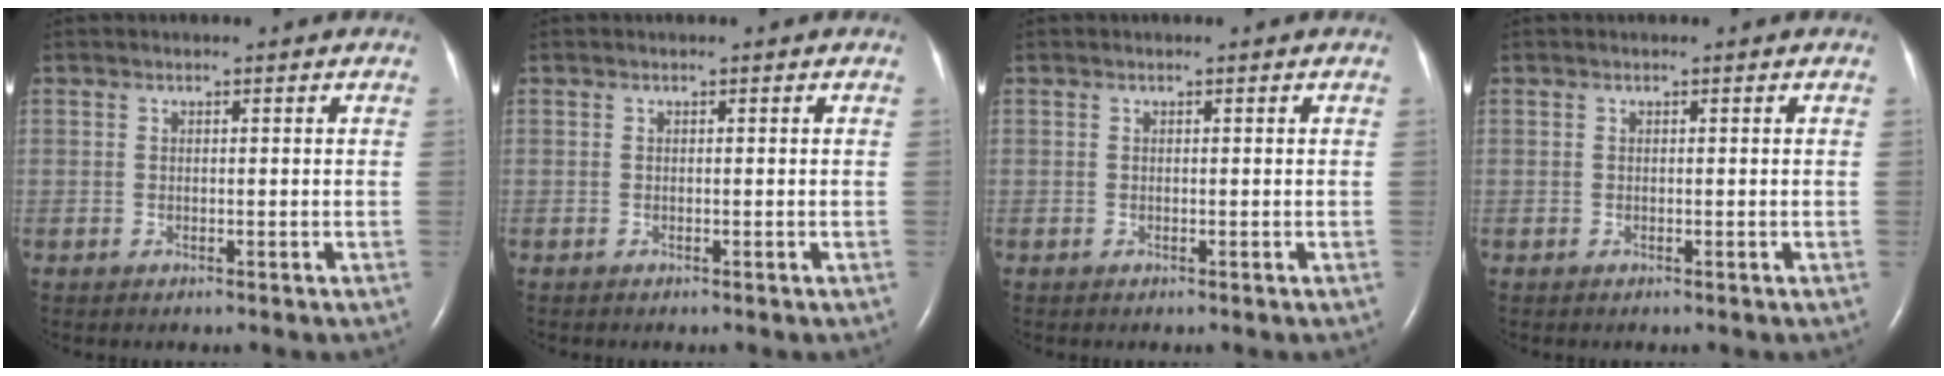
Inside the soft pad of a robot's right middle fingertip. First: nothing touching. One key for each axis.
{"total": 0.0}
{"total": 0.0}
{"total": 0.0}